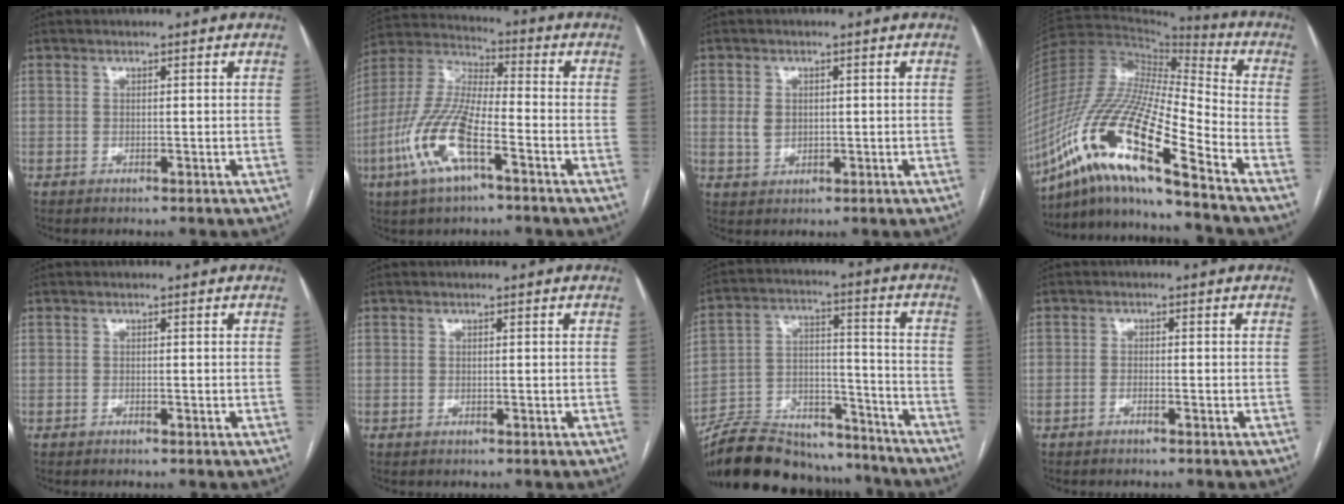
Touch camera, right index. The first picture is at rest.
{"total": 14.0, "force": [-5.9, 3.7, 12.1], "torque": [-0.267, -0.005, -0.114]}
{"total": 3.0, "force": [0.4, 2.4, 1.8], "torque": [-0.037, 0.007, 0.014]}
{"total": 20.7, "force": [-12.8, 0.9, 16.2], "torque": [-0.342, -0.025, -0.240]}
{"total": 0.0}
{"total": 0.0}
{"total": 22.4, "force": [-20.2, 6.8, 7.0], "torque": [-0.146, 0.012, -0.311]}
{"total": 1.0, "force": [-0.8, -0.1, 0.6], "torque": [-0.013, 0.001, -0.016]}